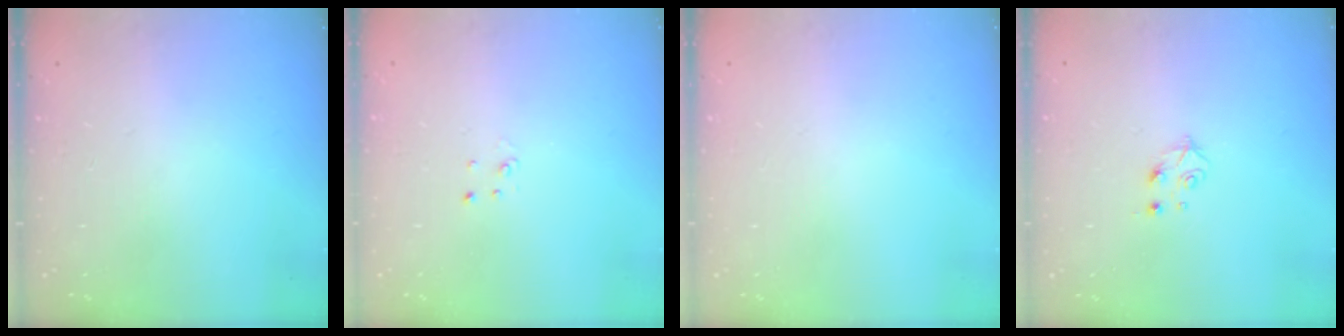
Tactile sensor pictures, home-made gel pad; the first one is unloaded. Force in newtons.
{"total": 2.0, "press": 2.0, "slide": 0.2}
{"total": 0.0}
{"total": 4.2, "press": 4.1, "slide": 0.6}